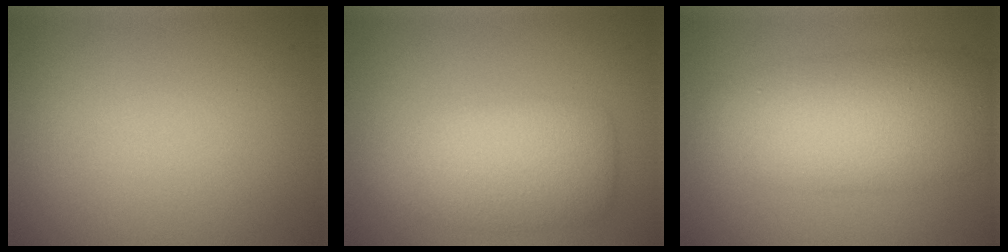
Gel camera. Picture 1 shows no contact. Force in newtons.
{"total": 5.1, "press": 5.0, "slide": 0.5}
{"total": 7.4, "press": 7.4, "slide": 0.1}